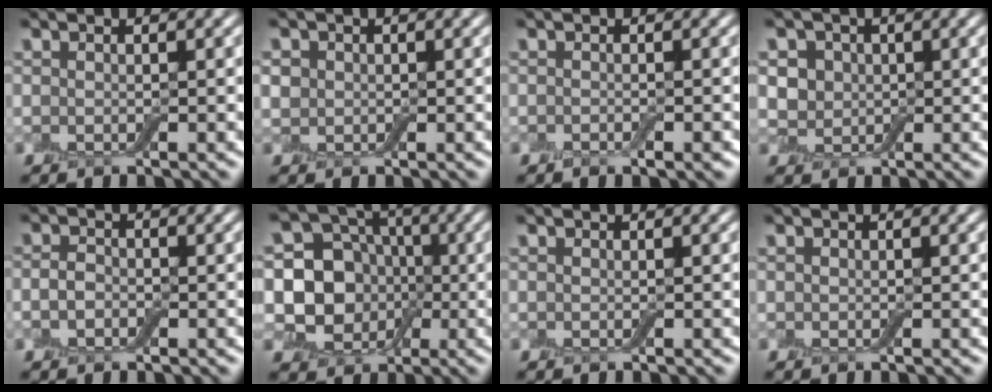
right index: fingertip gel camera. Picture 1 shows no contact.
{"total": 1.6, "force": [0.2, 1.5, 0.4], "torque": [-0.009, 0.001, -0.001]}
{"total": 1.2, "force": [-0.7, 0.4, 0.9], "torque": [-0.016, -0.004, -0.011]}
{"total": 3.5, "force": [0.9, 3.0, 1.5], "torque": [-0.022, 0.007, 0.004]}
{"total": 1.6, "force": [-0.4, 1.2, 0.9], "torque": [-0.019, 0.002, -0.015]}
{"total": 7.7, "force": [-0.4, 6.9, 3.4], "torque": [-0.043, -0.012, -0.031]}
{"total": 0.0}
{"total": 0.0}